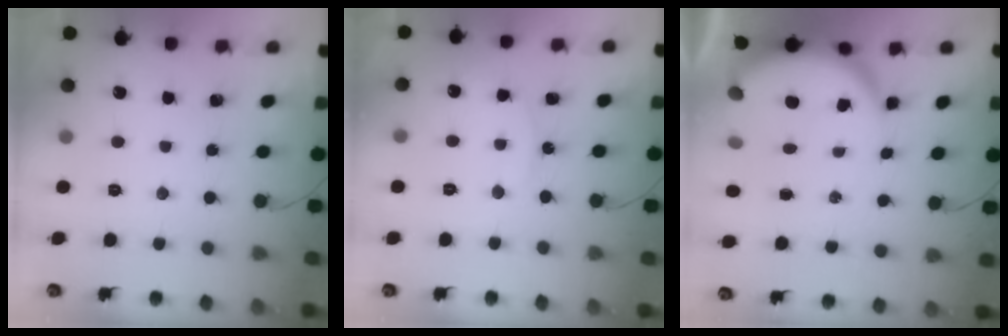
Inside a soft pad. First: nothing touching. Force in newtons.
{"total": 7.0, "press": 7.0, "slide": 0.3}
{"total": 6.2, "press": 6.1, "slide": 0.5}